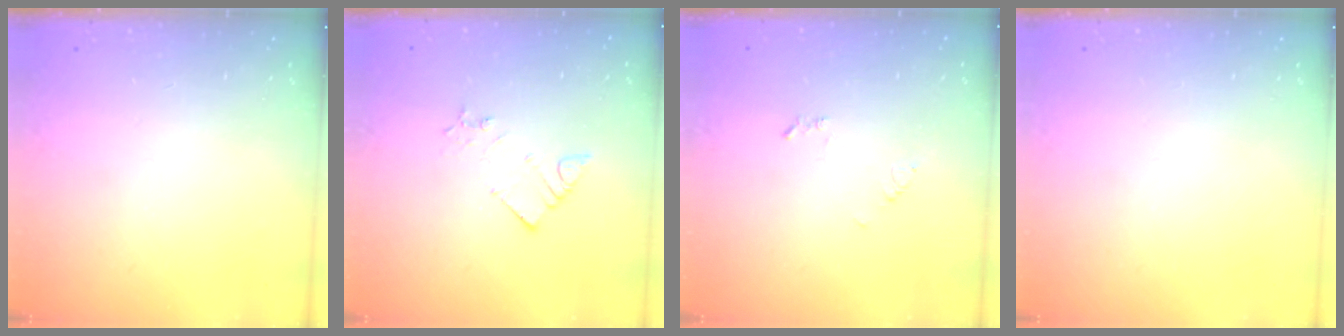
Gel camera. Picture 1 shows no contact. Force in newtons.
{"total": 2.8, "press": 2.7, "slide": 0.5}
{"total": 4.1, "press": 4.0, "slide": 0.5}
{"total": 0.0}